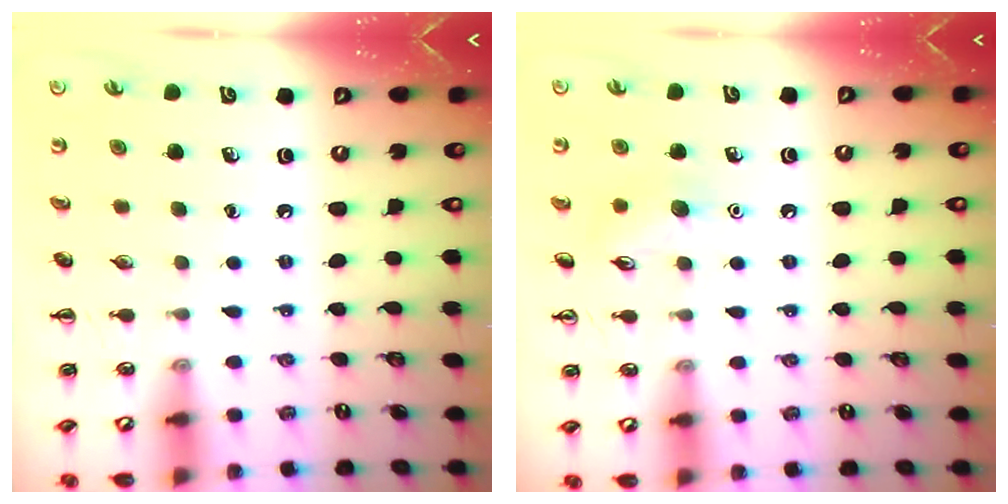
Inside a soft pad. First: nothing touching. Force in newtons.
{"total": 7.0, "press": 6.8, "slide": 1.4}